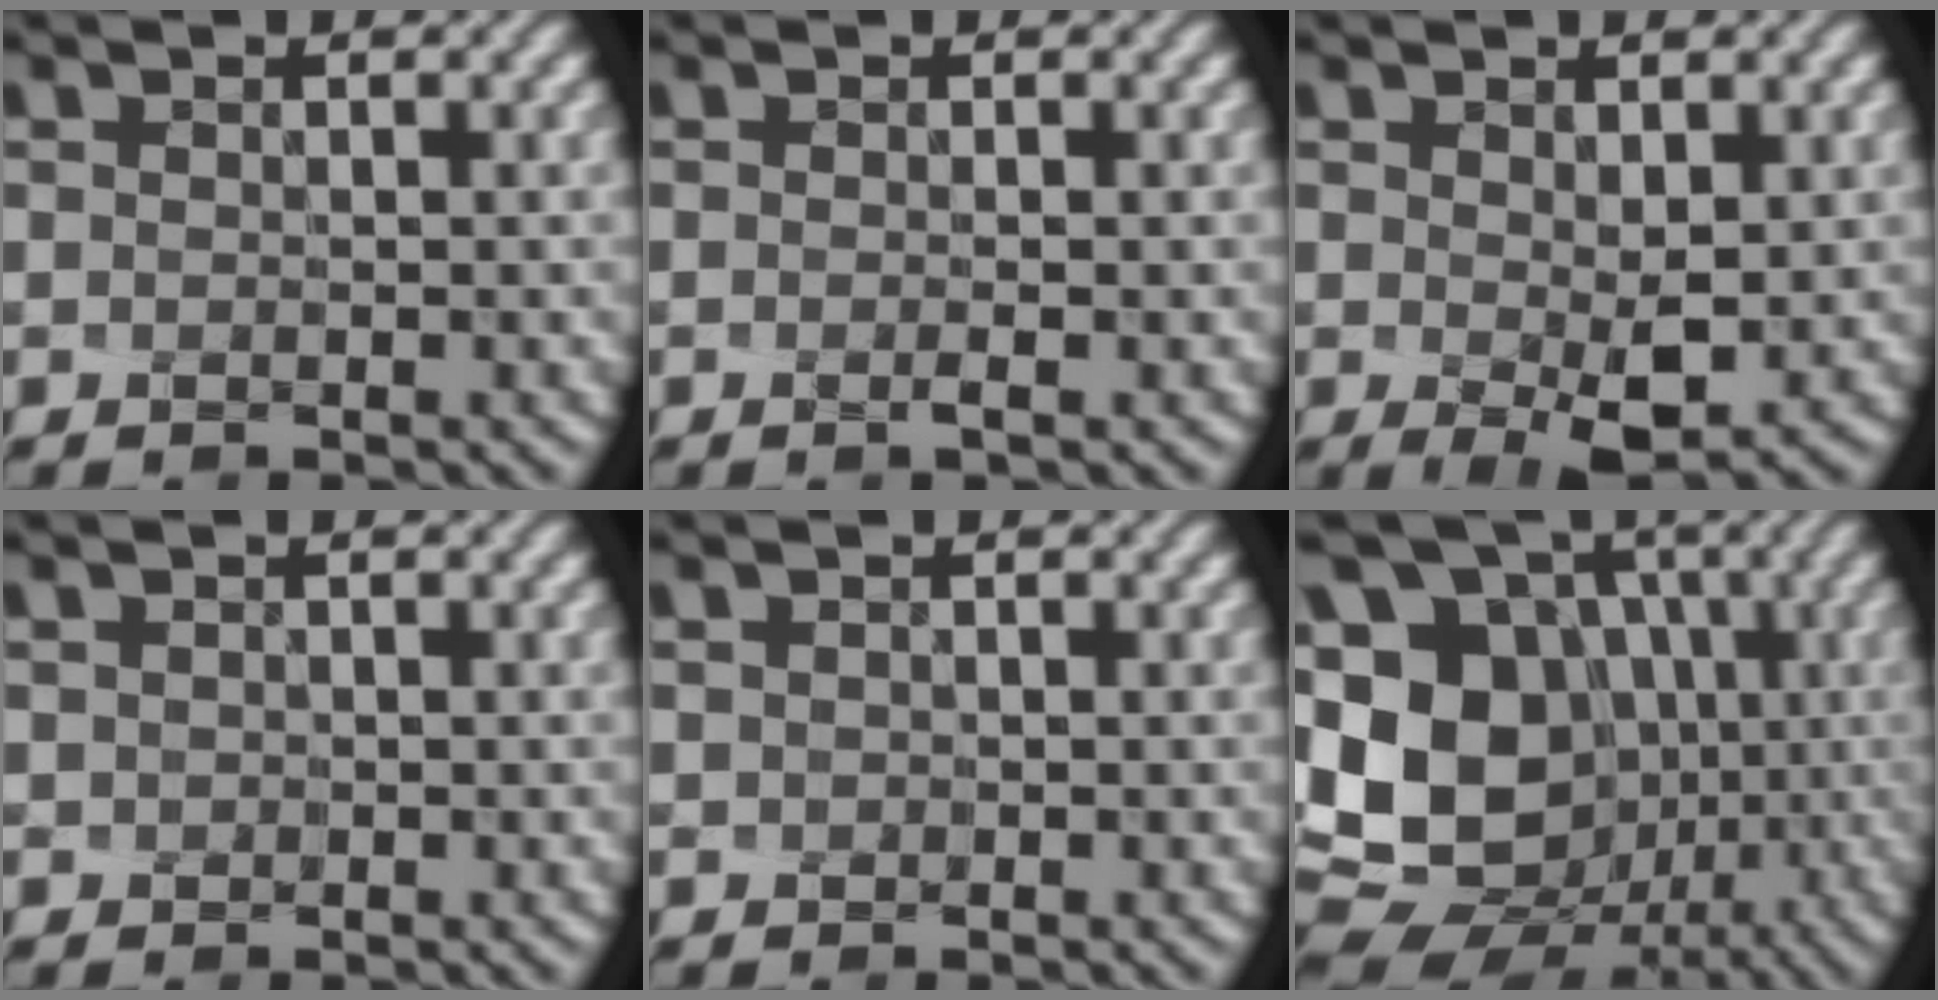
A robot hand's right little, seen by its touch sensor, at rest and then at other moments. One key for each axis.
{"total": 0.7, "fx": -0.6, "fy": -0.3, "fz": 0.4, "tx": -0.016, "ty": -0.005, "tz": -0.008}
{"total": 3.9, "fx": -0.3, "fy": 1.8, "fz": 3.5, "tx": -0.077, "ty": -0.010, "tz": 0.004}
{"total": 0.7, "fx": 0.2, "fy": 0.6, "fz": -0.1, "tx": -0.007, "ty": 0.010, "tz": -0.006}
{"total": 0.6, "fx": 0.1, "fy": 0.5, "fz": -0.4, "tx": 0.000, "ty": 0.007, "tz": -0.008}
{"total": 17.3, "fx": -0.7, "fy": 15.6, "fz": 7.5, "tx": -0.203, "ty": 0.010, "tz": -0.028}